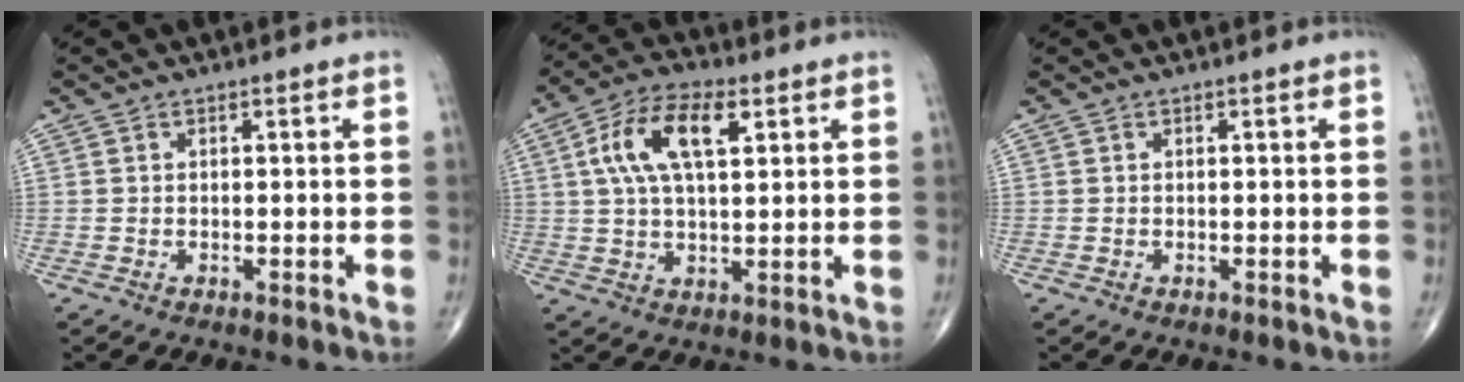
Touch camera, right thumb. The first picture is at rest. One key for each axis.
{"total": 12.0, "fx": 3.9, "fy": 5.5, "fz": 10.0, "tx": -0.189, "ty": 0.012, "tz": 0.067}
{"total": 0.0}